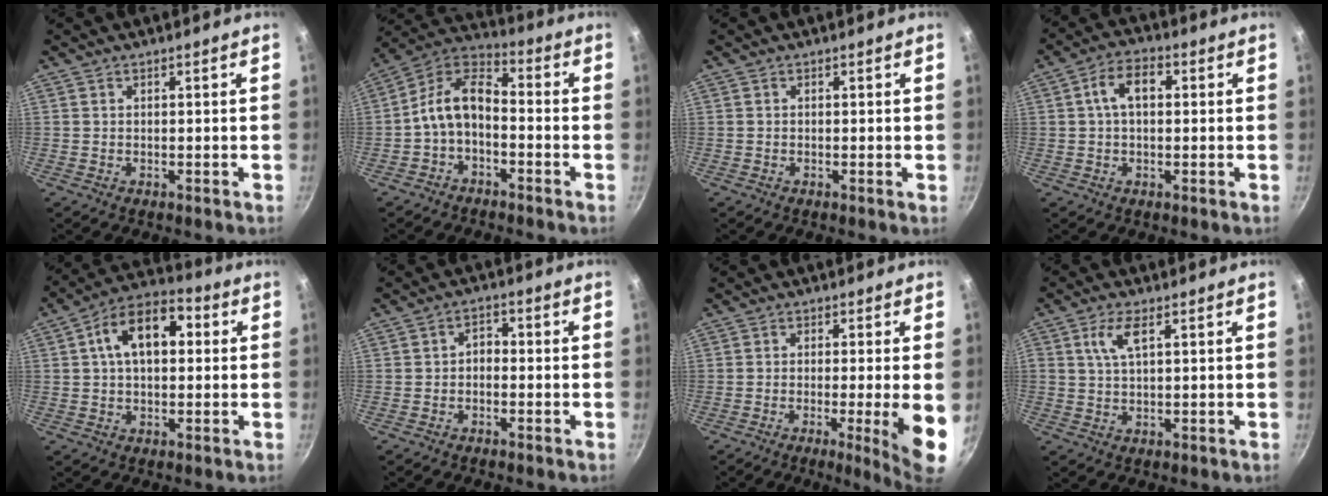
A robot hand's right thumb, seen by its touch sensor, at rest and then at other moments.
{"total": 9.8, "force": [-2.9, 5.8, 7.3], "torque": [-0.136, 0.056, -0.068]}
{"total": 0.0}
{"total": 6.7, "force": [1.1, 4.1, 5.3], "torque": [-0.081, 0.017, 0.010]}
{"total": 12.9, "force": [2.5, 7.8, 9.9], "torque": [-0.126, 0.029, 0.024]}
{"total": 2.5, "force": [-0.7, 1.7, 1.7], "torque": [-0.020, 0.013, -0.017]}
{"total": 9.0, "force": [-2.0, 0.4, 8.8], "torque": [-0.121, -0.005, -0.026]}
{"total": 4.6, "force": [1.7, 1.8, 3.9], "torque": [-0.080, 0.002, 0.036]}